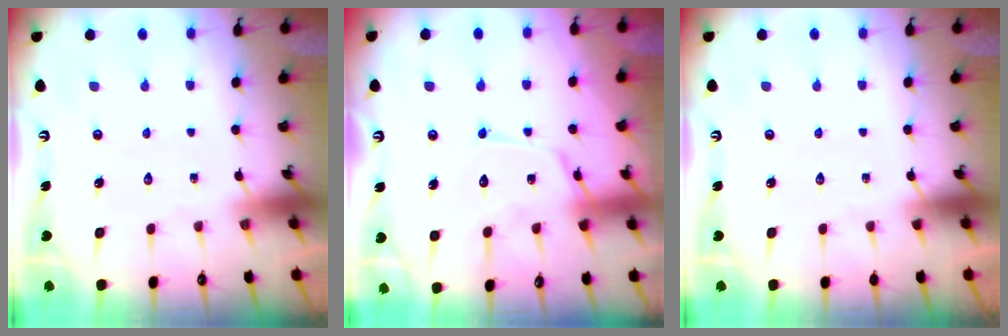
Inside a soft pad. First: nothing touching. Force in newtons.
{"total": 11.9, "press": 11.9, "slide": 0.3}
{"total": 0.0}